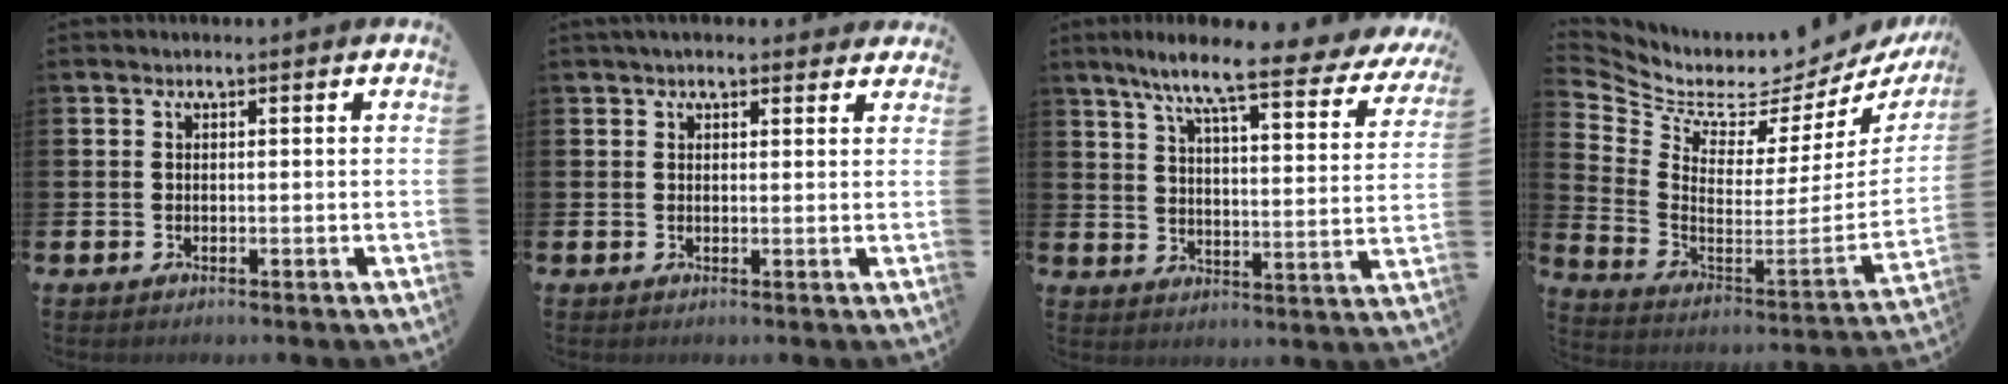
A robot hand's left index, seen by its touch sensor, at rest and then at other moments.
{"total": 2.3, "force": [2.1, 0.7, 0.6], "torque": [-0.012, 0.000, 0.037]}
{"total": 9.6, "force": [7.7, 1.1, 5.6], "torque": [-0.124, -0.050, 0.123]}
{"total": 3.9, "force": [3.3, 1.9, 0.8], "torque": [-0.050, -0.048, 0.049]}